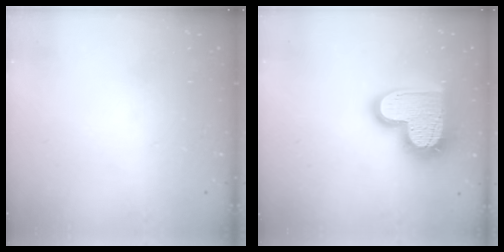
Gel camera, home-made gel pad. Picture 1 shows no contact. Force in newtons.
{"total": 19.5, "press": 19.5, "slide": 1.5}